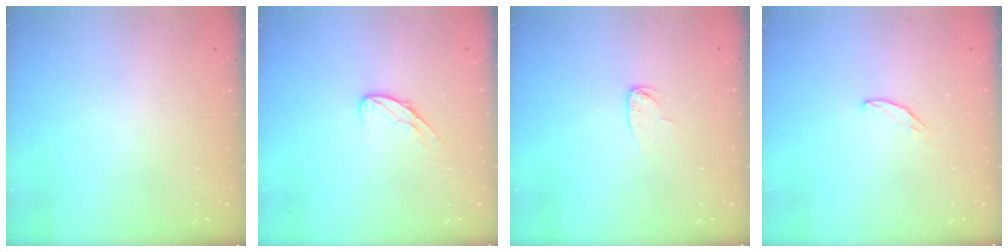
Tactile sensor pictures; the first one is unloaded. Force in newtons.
{"total": 6.3, "press": 6.3, "slide": 0.6}
{"total": 3.9, "press": 3.9, "slide": 0.3}
{"total": 3.7, "press": 3.6, "slide": 0.3}